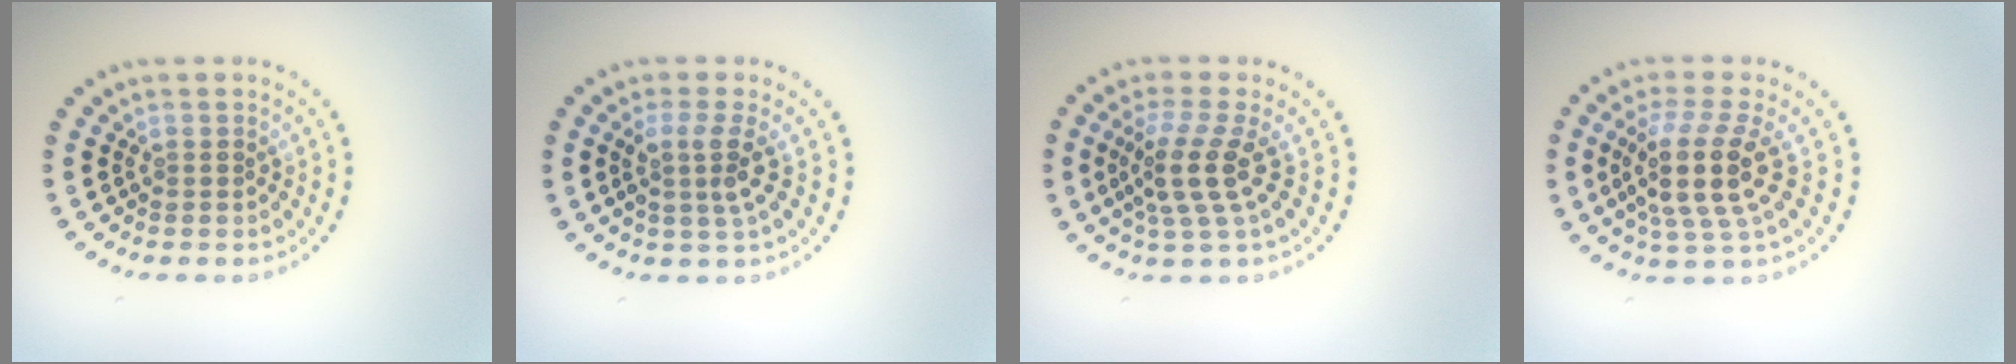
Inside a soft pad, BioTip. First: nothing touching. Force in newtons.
{"total": 2.7, "press": 2.1, "slide": 1.7}
{"total": 3.7, "press": 2.7, "slide": 2.5}
{"total": 4.8, "press": 3.9, "slide": 2.9}